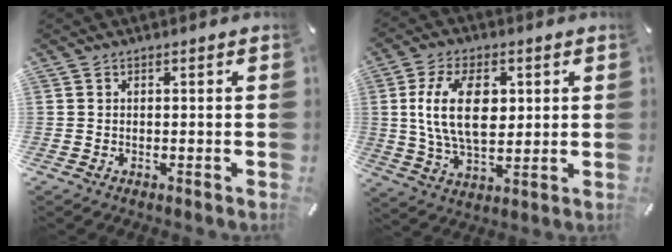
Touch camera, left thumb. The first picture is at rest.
{"total": 14.6, "force": [2.6, 8.8, 11.4], "torque": [-0.242, 0.002, 0.040]}